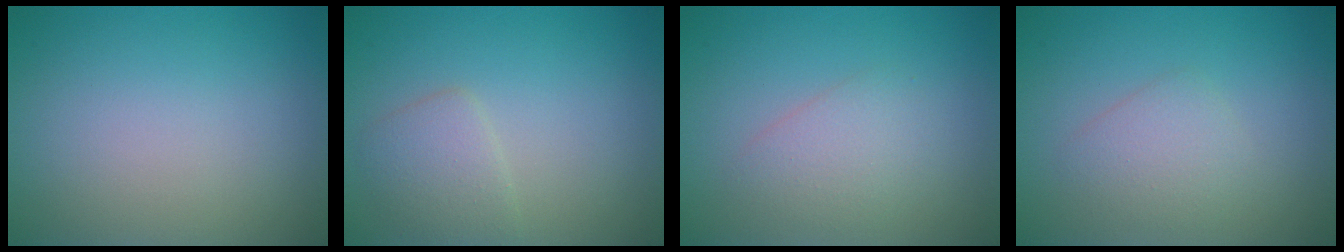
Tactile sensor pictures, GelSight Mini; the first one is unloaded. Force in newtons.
{"total": 2.3, "press": 2.3, "slide": 0.0}
{"total": 2.2, "press": 2.2, "slide": 0.0}
{"total": 2.1, "press": 2.1, "slide": 0.0}